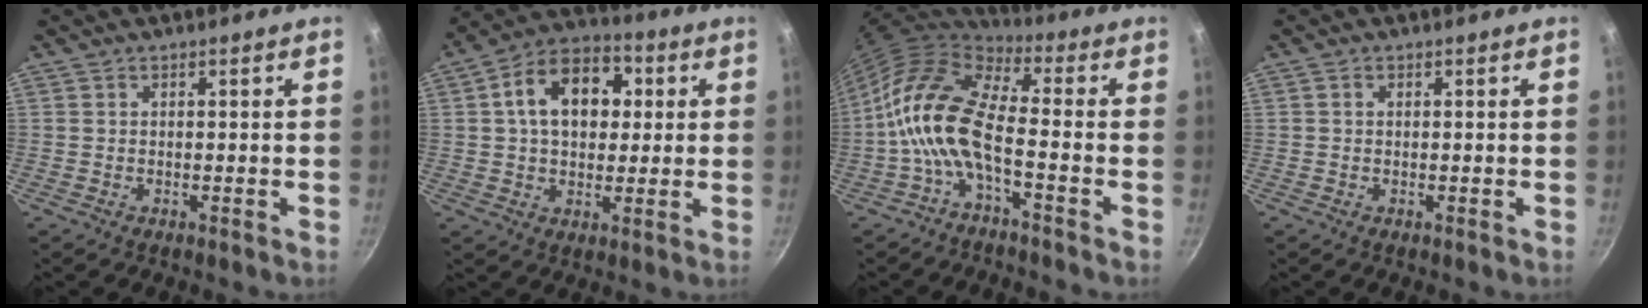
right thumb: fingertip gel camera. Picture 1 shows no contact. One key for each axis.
{"total": 14.5, "fx": 2.9, "fy": 10.0, "fz": 10.0, "tx": -0.123, "ty": 0.019, "tz": 0.032}
{"total": 12.7, "fx": -2.8, "fy": 5.3, "fz": 11.2, "tx": -0.220, "ty": 0.034, "tz": -0.070}
{"total": 0.5, "fx": 0.1, "fy": 0.4, "fz": 0.4, "tx": -0.006, "ty": 0.003, "tz": 0.002}